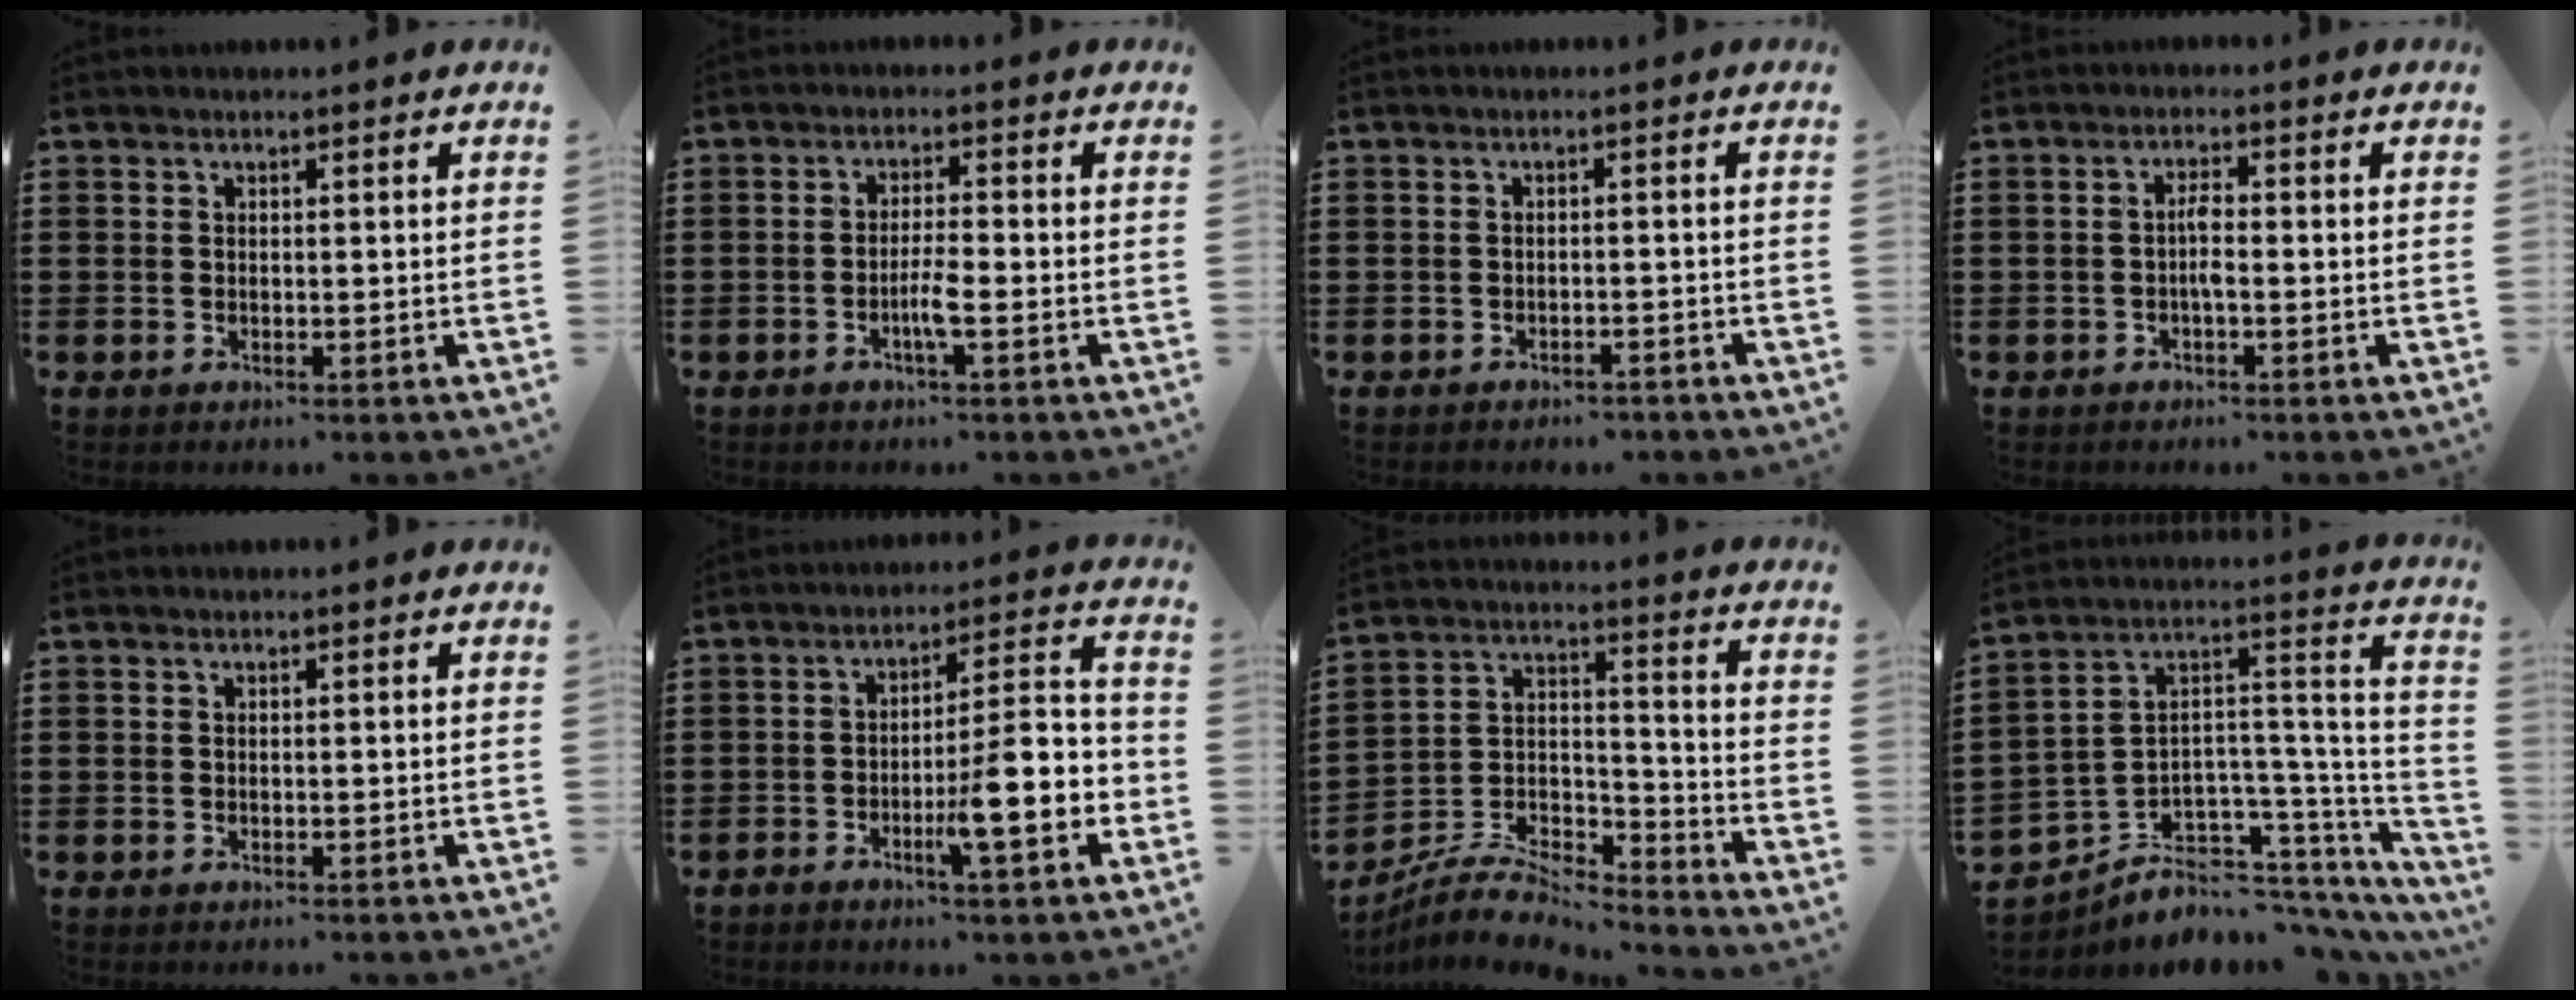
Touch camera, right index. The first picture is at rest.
{"total": 3.5, "force": [-1.4, 0.3, 3.2], "torque": [-0.065, -0.003, -0.028]}
{"total": 1.5, "force": [-1.5, 0.2, 0.2], "torque": [-0.010, 0.000, -0.031]}
{"total": 2.7, "force": [-0.6, 0.6, 2.6], "torque": [-0.056, 0.001, -0.014]}
{"total": 0.0}
{"total": 10.6, "force": [-4.0, 2.1, 9.6], "torque": [-0.153, -0.007, -0.072]}
{"total": 7.4, "force": [-6.9, 1.7, 2.1], "torque": [-0.051, 0.006, -0.138]}
{"total": 4.2, "force": [-1.8, 3.6, 1.4], "torque": [-0.037, -0.026, -0.028]}